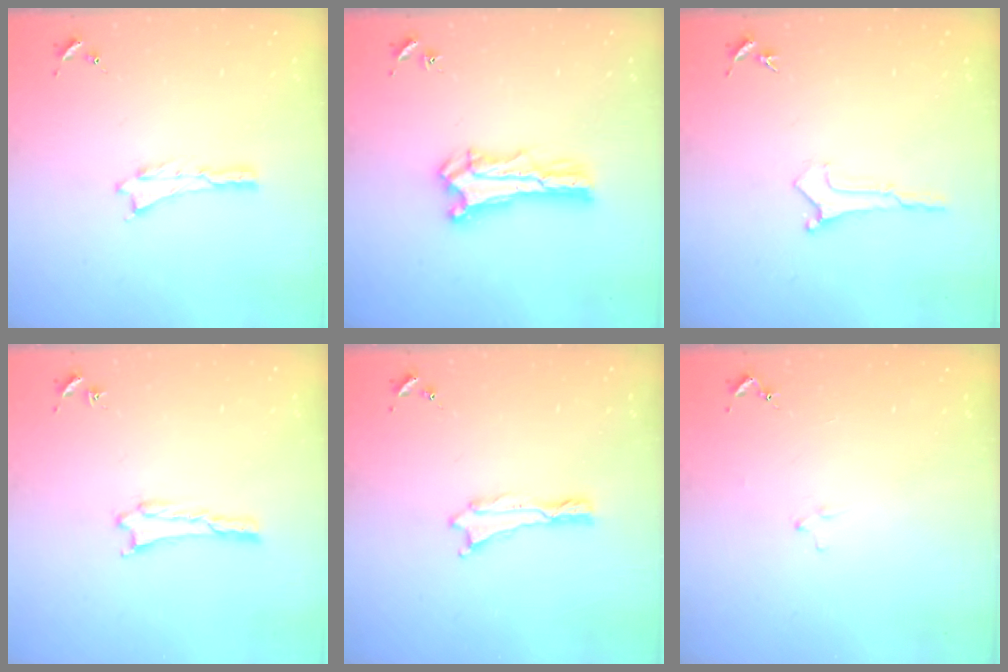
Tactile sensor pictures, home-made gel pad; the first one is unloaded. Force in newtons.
{"total": 1.5, "press": 1.5, "slide": 0.2}
{"total": 0.0}
{"total": 0.9, "press": 0.8, "slide": 0.1}
{"total": 0.0}
{"total": 0.8, "press": 0.8, "slide": 0.2}